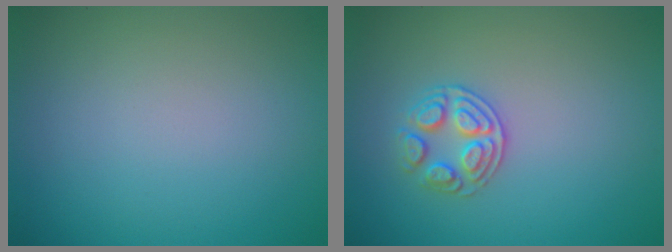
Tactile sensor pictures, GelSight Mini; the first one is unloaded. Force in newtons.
{"total": 2.6, "press": 2.5, "slide": 0.8}